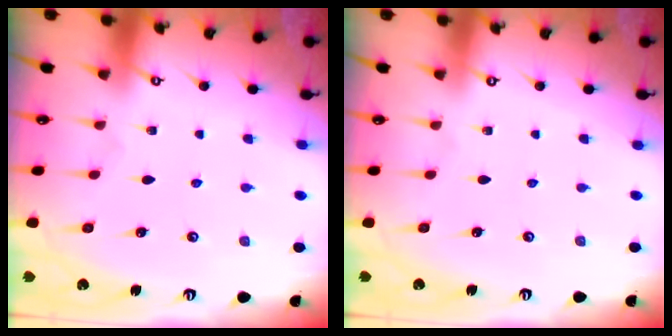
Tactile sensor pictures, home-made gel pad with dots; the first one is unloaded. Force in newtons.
{"total": 0.6, "press": 0.5, "slide": 0.4}